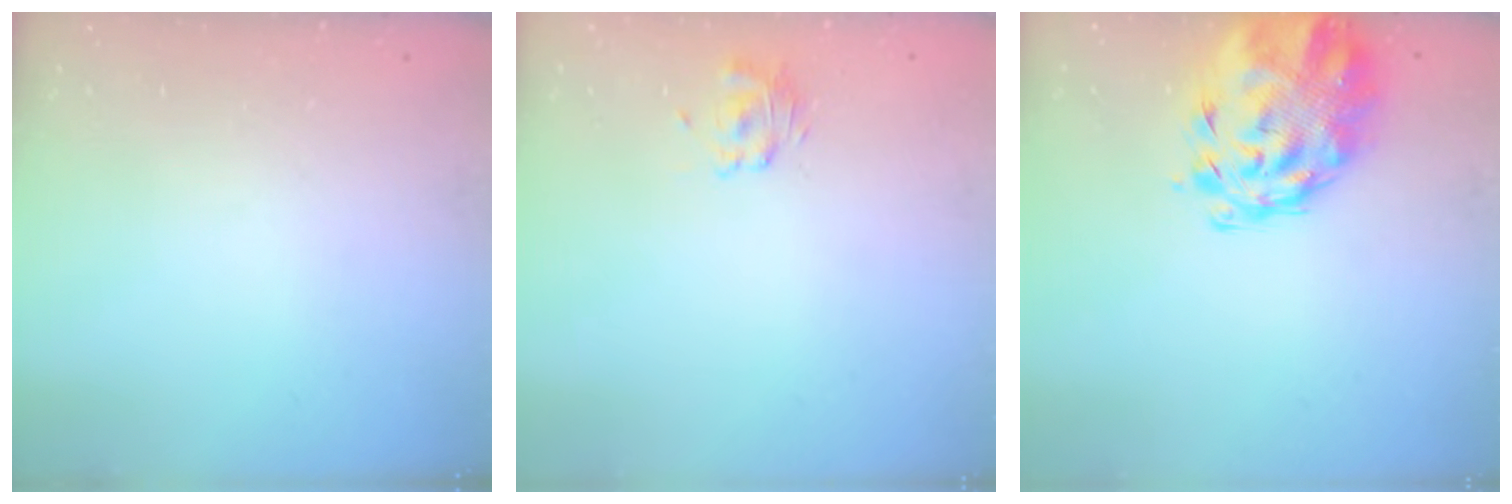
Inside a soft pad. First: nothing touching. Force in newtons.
{"total": 2.9, "press": 2.8, "slide": 0.8}
{"total": 5.8, "press": 5.5, "slide": 2.1}